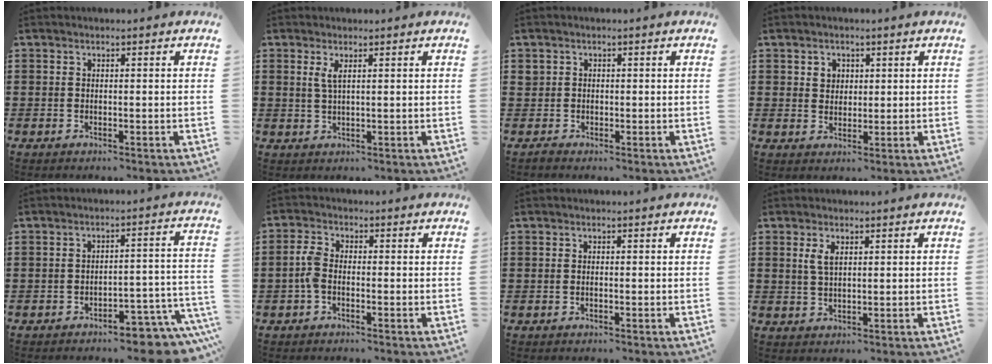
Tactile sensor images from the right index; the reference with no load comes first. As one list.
[{"total": 1.9, "force": [0.8, 0.4, 1.7], "torque": [-0.036, 0.002, 0.014]}, {"total": 1.1, "force": [-0.1, 1.1, 0.2], "torque": [-0.007, 0.005, -0.004]}, {"total": 2.2, "force": [1.0, 1.9, 0.5], "torque": [-0.017, 0.009, 0.018]}, {"total": 5.8, "force": [-5.2, 0.6, 2.5], "torque": [-0.037, 0.000, -0.096]}, {"total": 3.2, "force": [-1.0, 1.6, 2.7], "torque": [-0.070, -0.003, -0.024]}, {"total": 0.0}, {"total": 2.6, "force": [1.0, 1.1, 2.2], "torque": [-0.046, 0.004, 0.017]}]